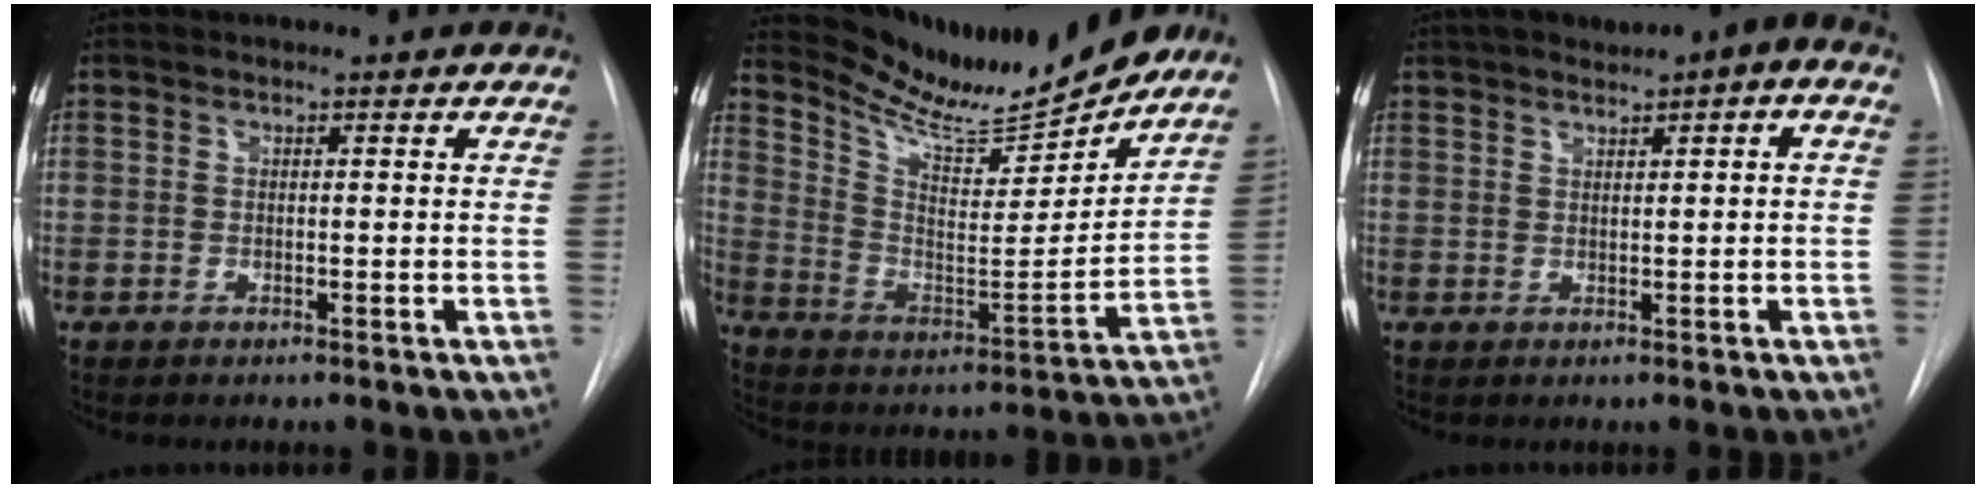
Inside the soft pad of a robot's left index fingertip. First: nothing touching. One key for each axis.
{"total": 18.9, "fx": 17.4, "fy": 2.1, "fz": 7.2, "tx": -0.128, "ty": -0.041, "tz": 0.277}
{"total": 7.7, "fx": 4.1, "fy": 1.6, "fz": 6.3, "tx": -0.100, "ty": 0.037, "tz": 0.060}